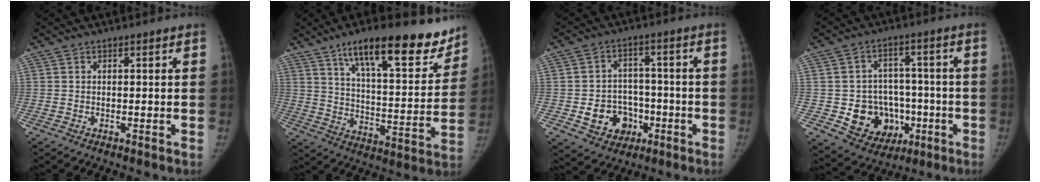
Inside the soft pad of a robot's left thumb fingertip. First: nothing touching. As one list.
[{"total": 21.9, "force": [14.9, 7.0, 14.4], "torque": [-0.162, -0.061, 0.229]}, {"total": 9.7, "force": [-3.2, 8.1, 4.2], "torque": [-0.028, 0.027, -0.041]}, {"total": 13.1, "force": [-3.6, 10.8, 6.6], "torque": [-0.055, 0.025, -0.038]}]